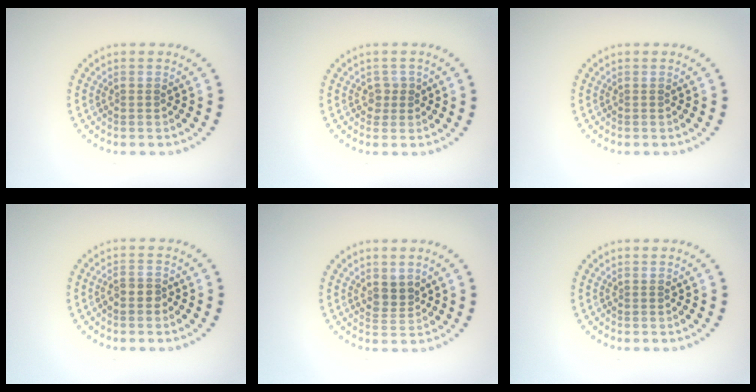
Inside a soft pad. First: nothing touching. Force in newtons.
{"total": 1.4, "press": 1.2, "slide": 0.7}
{"total": 0.0}
{"total": 1.6, "press": 1.5, "slide": 0.6}
{"total": 1.9, "press": 1.5, "slide": 1.2}
{"total": 0.0}